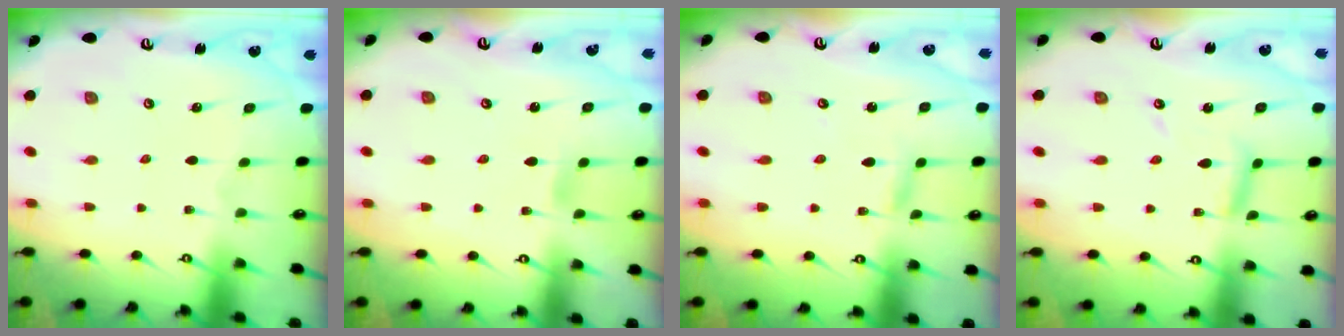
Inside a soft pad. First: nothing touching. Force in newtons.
{"total": 2.9, "press": 2.9, "slide": 0.4}
{"total": 1.9, "press": 1.9, "slide": 0.1}
{"total": 7.5, "press": 7.5, "slide": 0.1}